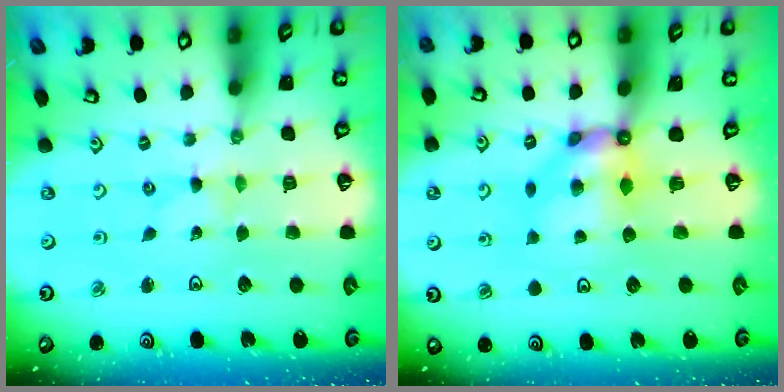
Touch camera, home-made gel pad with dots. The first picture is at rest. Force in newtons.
{"total": 7.5, "press": 7.5, "slide": 0.5}